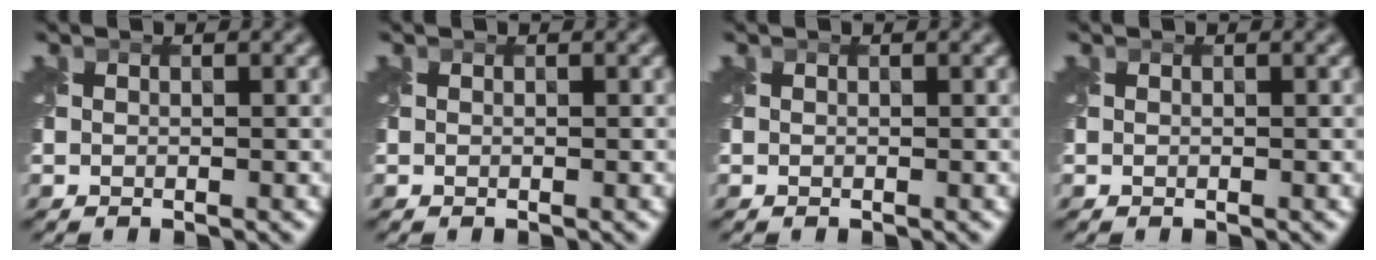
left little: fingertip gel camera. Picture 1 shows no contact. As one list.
[{"total": 0.0}, {"total": 0.0}, {"total": 0.0}]